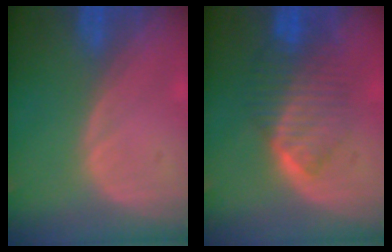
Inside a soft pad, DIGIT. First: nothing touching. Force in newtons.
{"total": 6.6, "press": 6.6, "slide": 0.2}